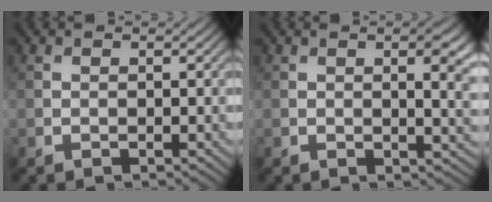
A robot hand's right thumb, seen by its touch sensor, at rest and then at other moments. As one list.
[{"total": 5.4, "force": [1.3, 1.7, 4.9], "torque": [-0.066, 0.000, 0.020]}]